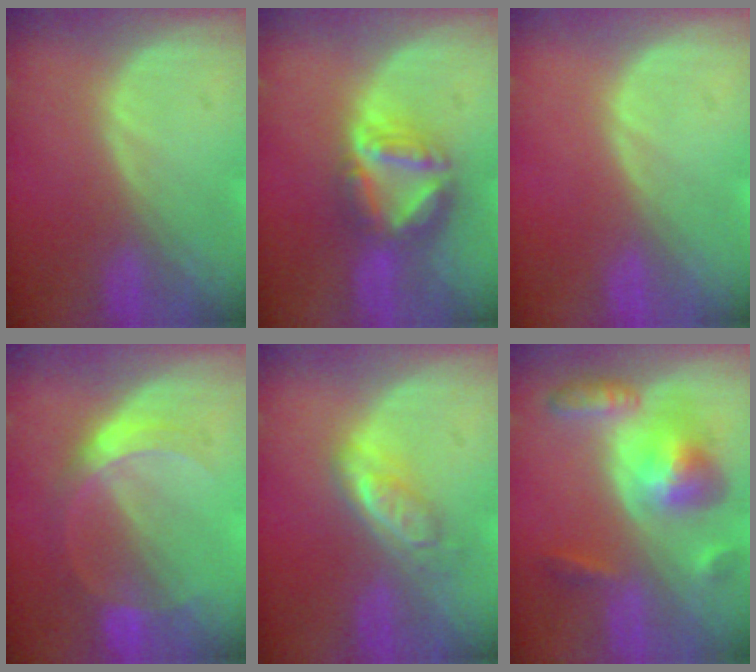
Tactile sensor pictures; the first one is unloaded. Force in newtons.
{"total": 7.7, "press": 6.7, "slide": 3.7}
{"total": 0.0}
{"total": 5.0, "press": 4.8, "slide": 1.3}
{"total": 5.0, "press": 4.5, "slide": 2.2}
{"total": 8.2, "press": 8.2, "slide": 0.6}